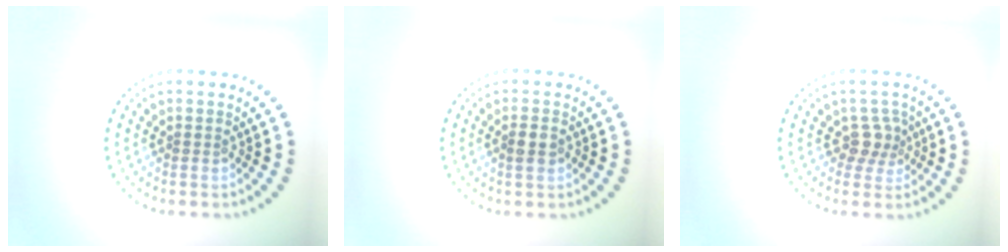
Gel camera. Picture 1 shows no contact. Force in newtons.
{"total": 1.4, "press": 1.4, "slide": 0.4}
{"total": 2.1, "press": 1.6, "slide": 1.3}